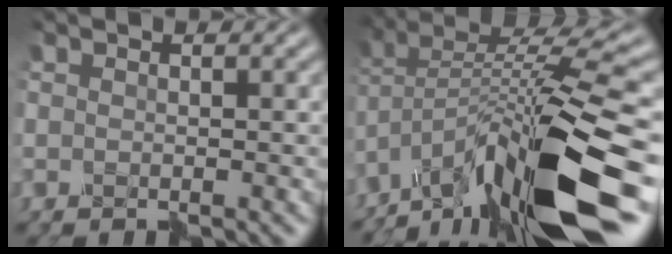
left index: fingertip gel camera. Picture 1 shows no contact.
{"total": 13.8, "force": [-7.5, 3.6, 11.0], "torque": [-0.207, 0.026, -0.130]}